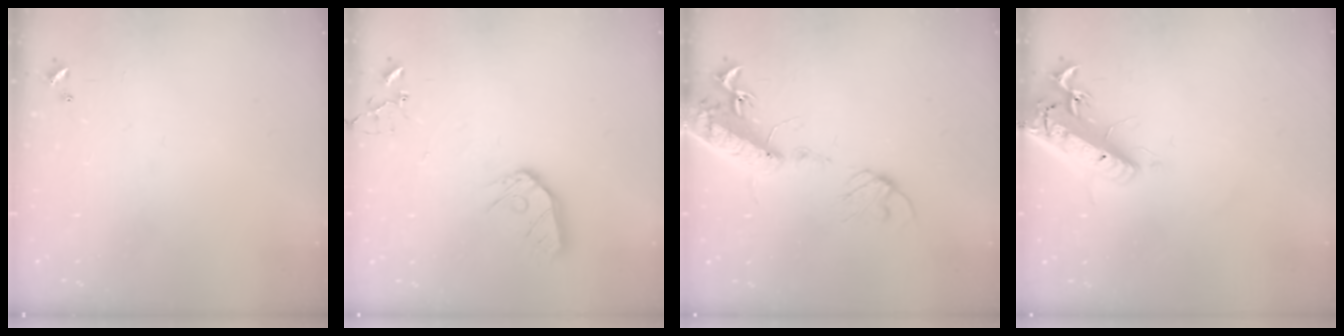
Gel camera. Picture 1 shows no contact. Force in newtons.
{"total": 10.7, "press": 10.6, "slide": 1.2}
{"total": 17.2, "press": 16.7, "slide": 3.9}
{"total": 20.7, "press": 20.3, "slide": 4.2}